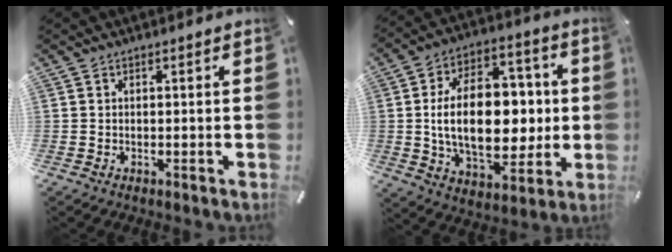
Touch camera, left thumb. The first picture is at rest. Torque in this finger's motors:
{"motor_torque": [2.47, 2.54, 0.83, 0.23, 0.77]}